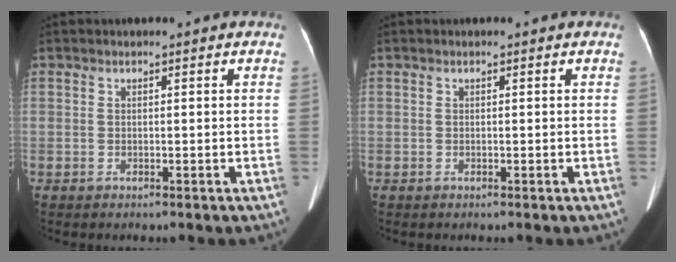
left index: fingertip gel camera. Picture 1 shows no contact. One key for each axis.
{"total": 0.0}